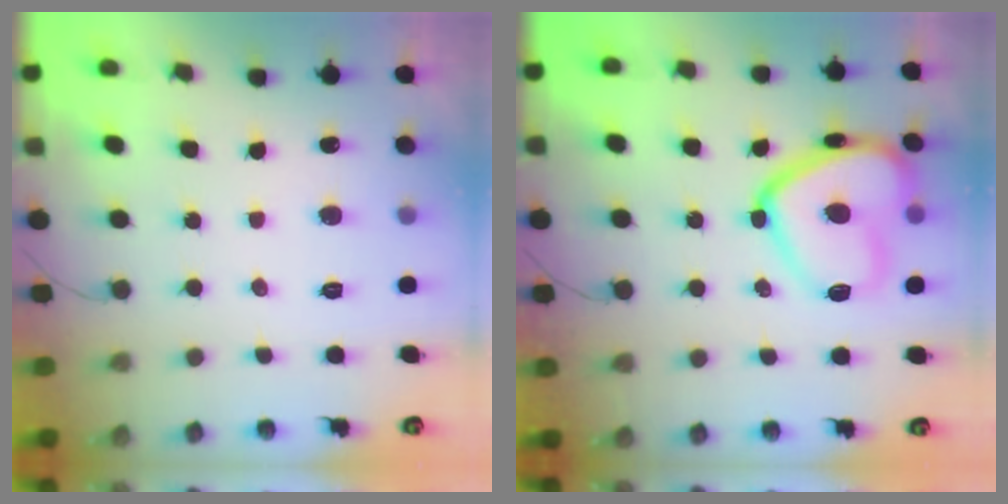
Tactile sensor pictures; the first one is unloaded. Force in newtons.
{"total": 18.3, "press": 18.2, "slide": 1.5}